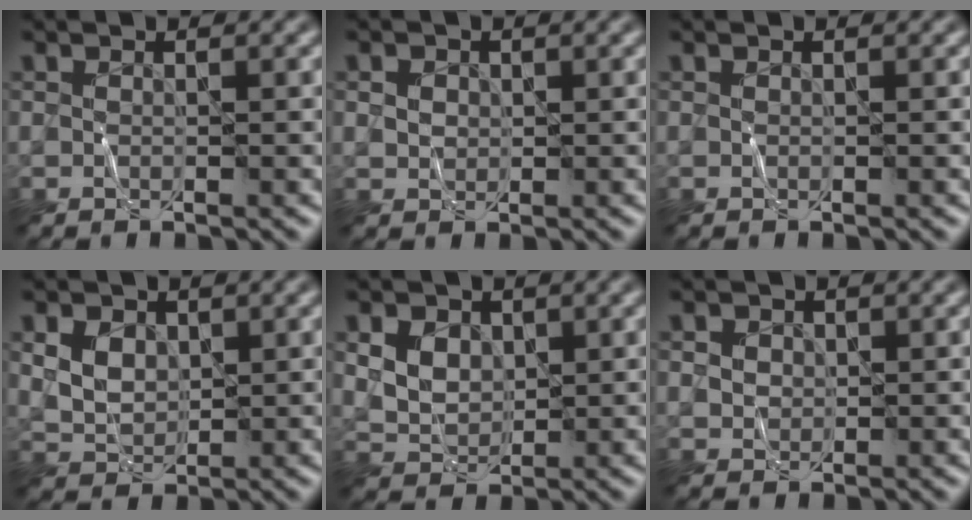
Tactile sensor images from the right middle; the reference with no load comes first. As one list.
[{"total": 2.0, "force": [0.8, 1.6, 0.9], "torque": [-0.021, 0.002, 0.017]}, {"total": 0.0}, {"total": 3.7, "force": [1.3, 2.8, 2.1], "torque": [-0.052, 0.005, 0.025]}, {"total": 5.6, "force": [2.1, 4.3, 3.0], "torque": [-0.064, 0.021, 0.032]}, {"total": 2.6, "force": [1.0, 2.1, 1.1], "torque": [-0.023, 0.004, 0.015]}]